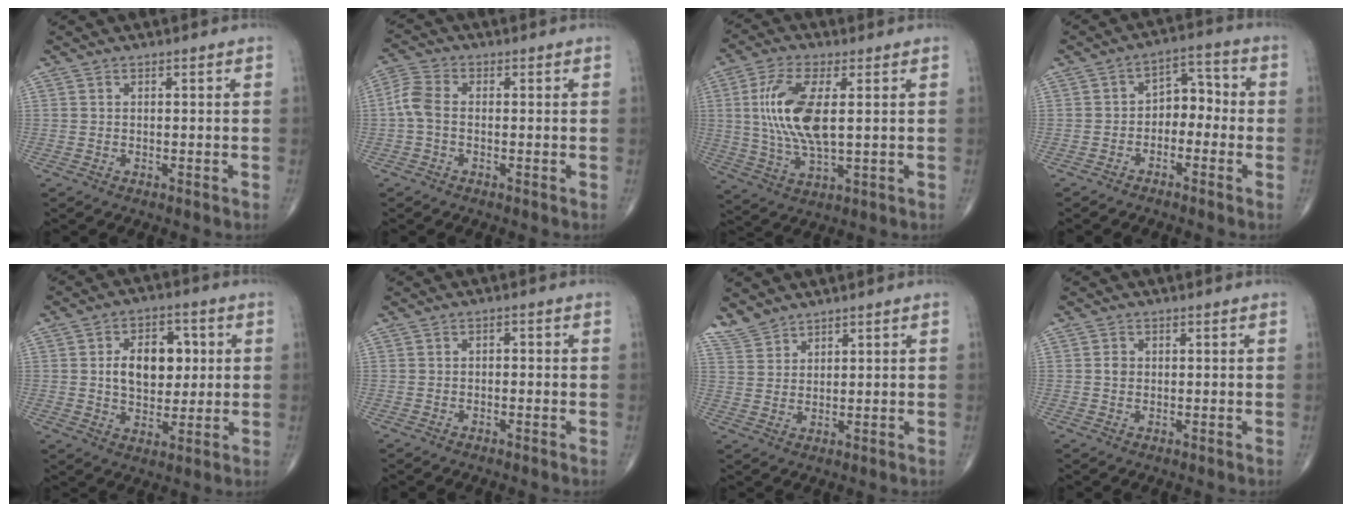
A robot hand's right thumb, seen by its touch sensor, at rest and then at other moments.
{"total": 4.7, "force": [-0.5, 2.9, 3.6], "torque": [-0.083, 0.014, -0.020]}
{"total": 13.0, "force": [1.8, 5.1, 11.9], "torque": [-0.250, -0.009, 0.038]}
{"total": 6.4, "force": [-1.9, 4.5, 4.2], "torque": [-0.030, 0.042, -0.046]}
{"total": 11.3, "force": [1.7, 7.4, 8.4], "torque": [-0.095, 0.003, 0.030]}
{"total": 1.1, "force": [-0.4, 0.8, 0.6], "torque": [0.003, 0.006, -0.011]}
{"total": 3.8, "force": [3.5, 1.3, 0.5], "torque": [-0.005, -0.008, 0.076]}
{"total": 1.3, "force": [0.1, 1.2, 0.7], "torque": [-0.008, 0.002, 0.003]}